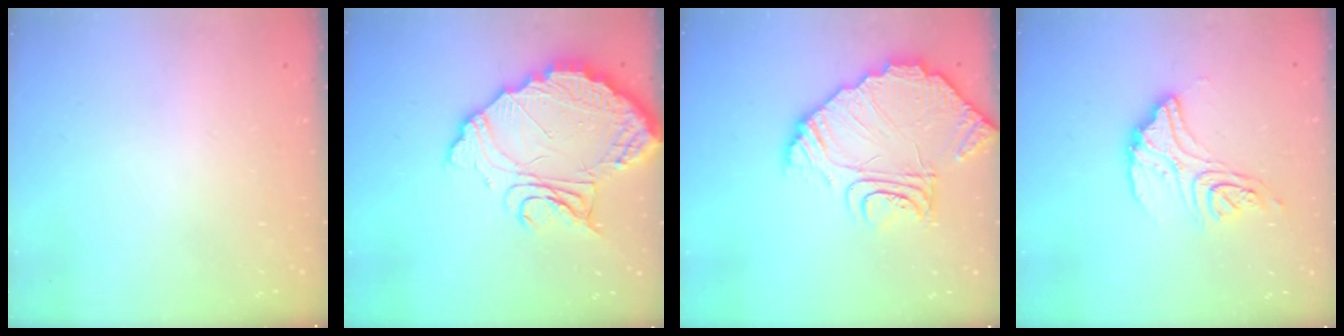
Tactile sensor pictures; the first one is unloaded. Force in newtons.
{"total": 17.3, "press": 17.2, "slide": 1.6}
{"total": 16.5, "press": 16.4, "slide": 1.6}
{"total": 14.4, "press": 14.3, "slide": 0.9}